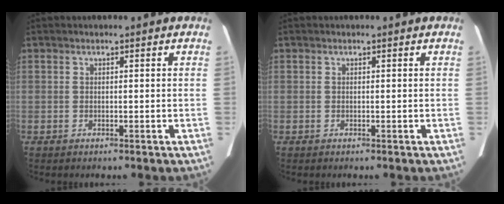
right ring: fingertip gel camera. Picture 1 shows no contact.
{"total": 0.0}